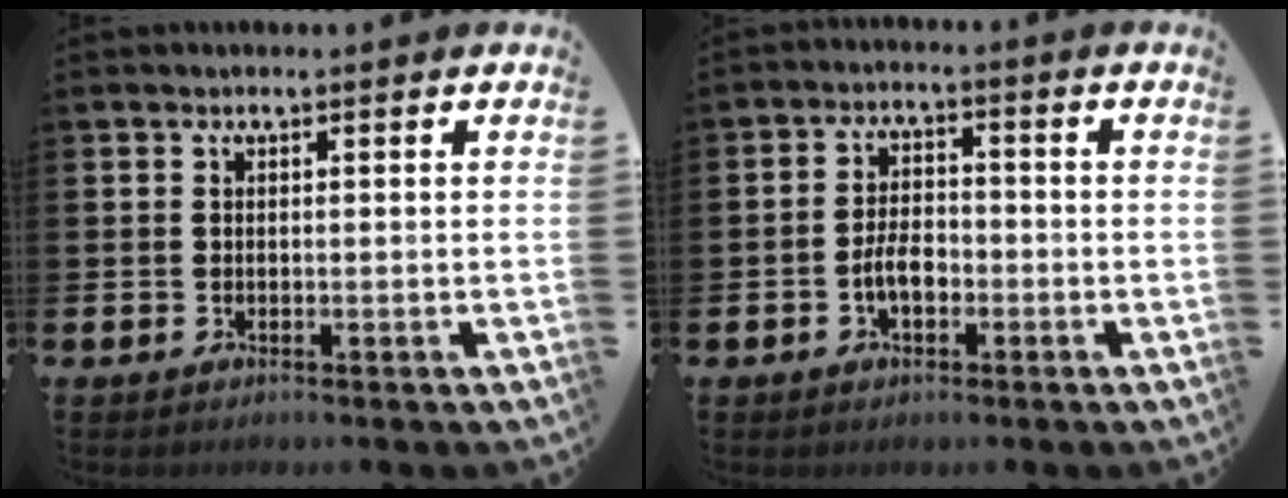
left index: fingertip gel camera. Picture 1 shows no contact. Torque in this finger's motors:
{"motor_torque": [0.34, 0.01, 0.11, 0.15]}